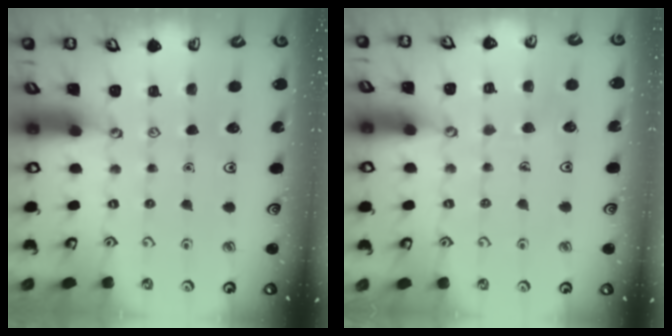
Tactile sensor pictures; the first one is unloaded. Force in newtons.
{"total": 3.7, "press": 3.7, "slide": 0.3}